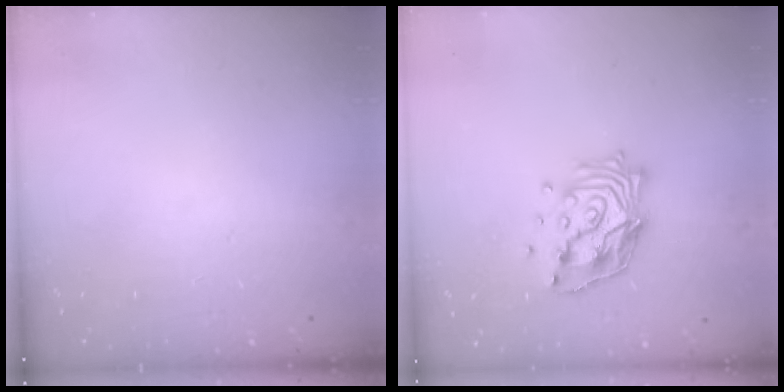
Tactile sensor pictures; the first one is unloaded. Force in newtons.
{"total": 13.5, "press": 13.4, "slide": 1.0}